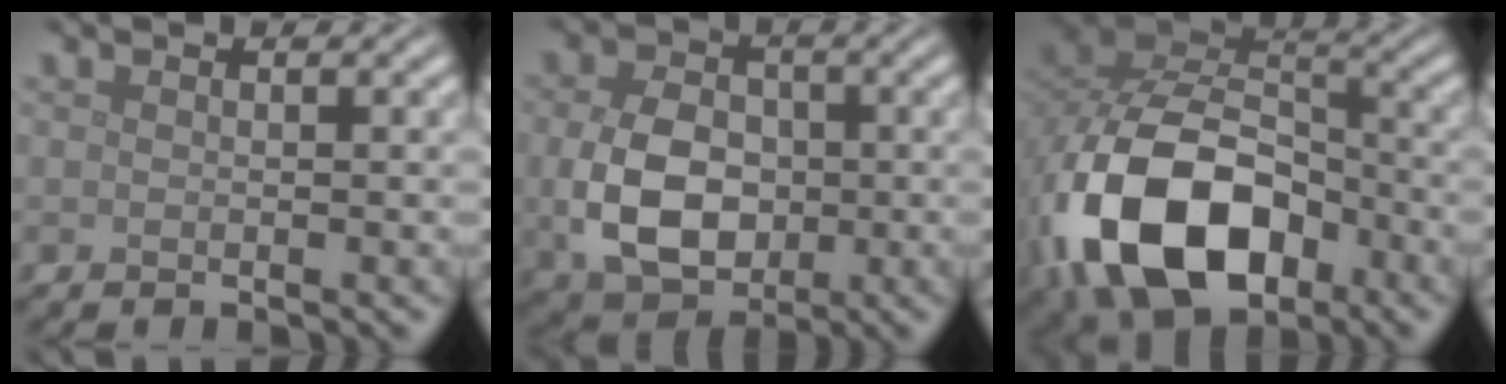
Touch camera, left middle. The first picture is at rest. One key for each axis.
{"total": 7.0, "fx": -0.7, "fy": 5.1, "fz": 4.7, "tx": -0.104, "ty": -0.013, "tz": -0.012}
{"total": 14.4, "fx": -5.8, "fy": 9.0, "fz": 9.6, "tx": -0.208, "ty": -0.021, "tz": -0.109}